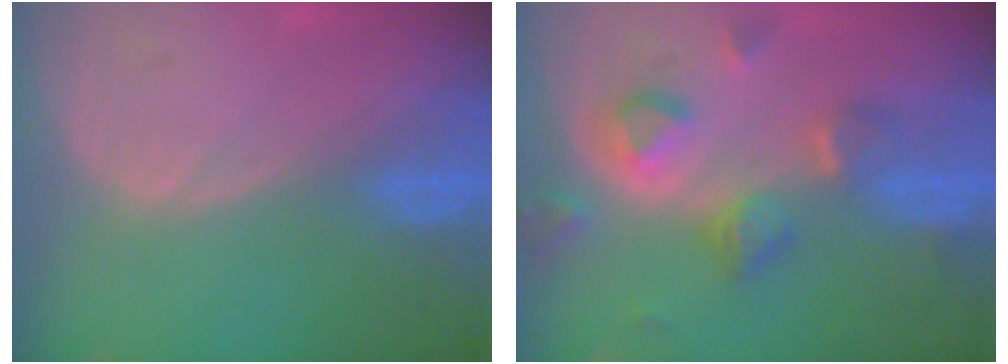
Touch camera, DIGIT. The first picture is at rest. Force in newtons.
{"total": 7.8, "press": 7.1, "slide": 3.2}